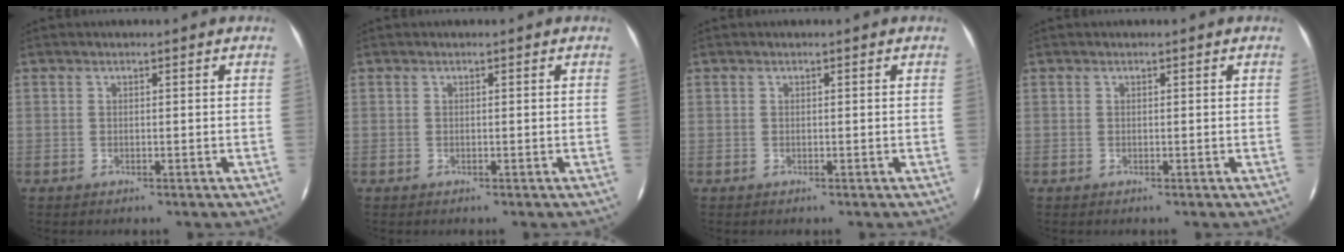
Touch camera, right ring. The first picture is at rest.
{"total": 0.0}
{"total": 0.0}
{"total": 0.0}